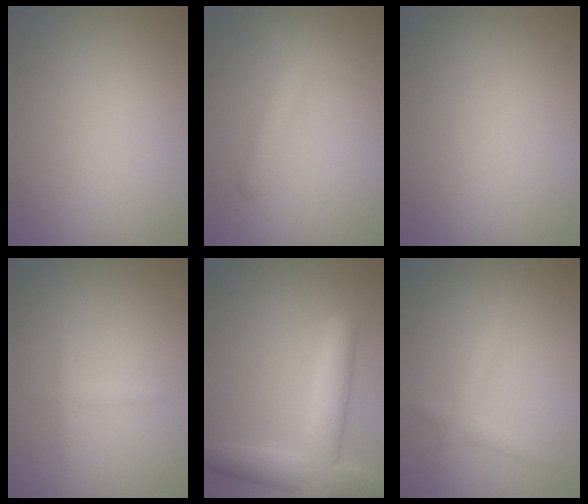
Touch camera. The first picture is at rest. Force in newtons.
{"total": 2.4, "press": 2.4, "slide": 0.1}
{"total": 0.0}
{"total": 0.9, "press": 0.9, "slide": 0.0}
{"total": 6.2, "press": 6.2, "slide": 0.3}
{"total": 1.6, "press": 1.6, "slide": 0.1}